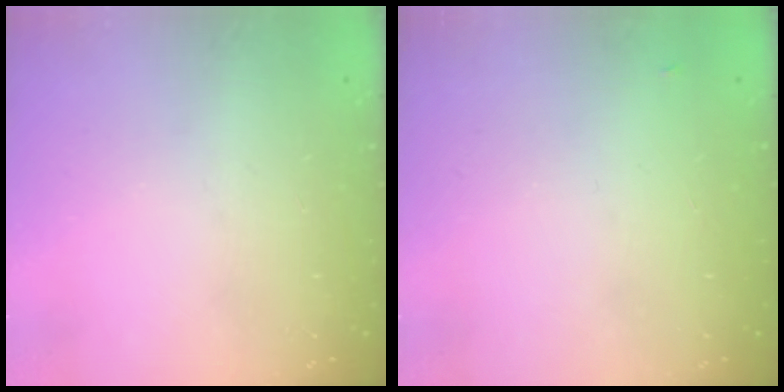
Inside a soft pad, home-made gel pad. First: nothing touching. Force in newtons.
{"total": 2.8, "press": 2.8, "slide": 0.4}